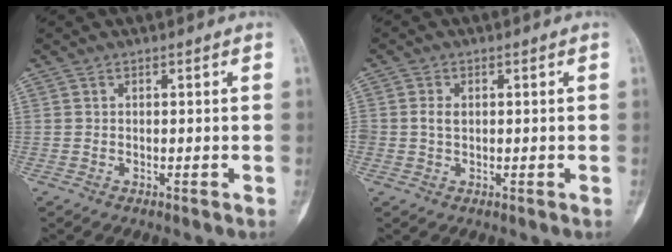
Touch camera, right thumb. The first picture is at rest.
{"total": 1.9, "force": [0.2, 1.4, 1.3], "torque": [-0.020, 0.003, 0.005]}